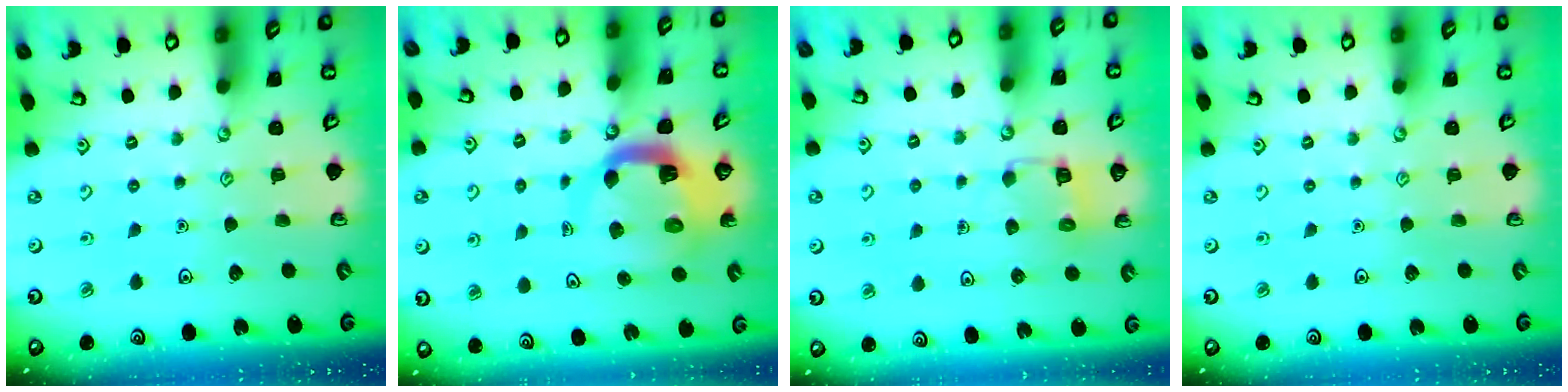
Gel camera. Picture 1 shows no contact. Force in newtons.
{"total": 9.4, "press": 9.4, "slide": 1.3}
{"total": 4.6, "press": 4.5, "slide": 0.4}
{"total": 0.0}